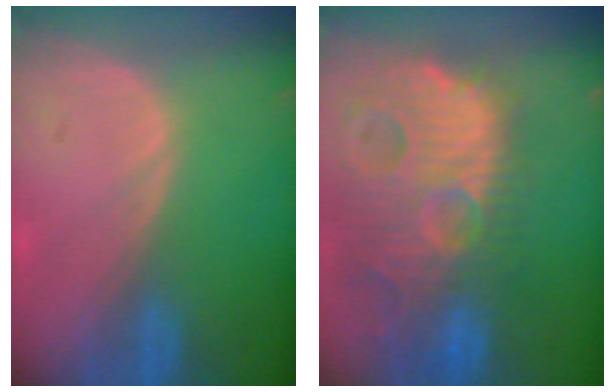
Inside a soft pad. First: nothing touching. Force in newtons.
{"total": 14.7, "press": 12.6, "slide": 7.6}